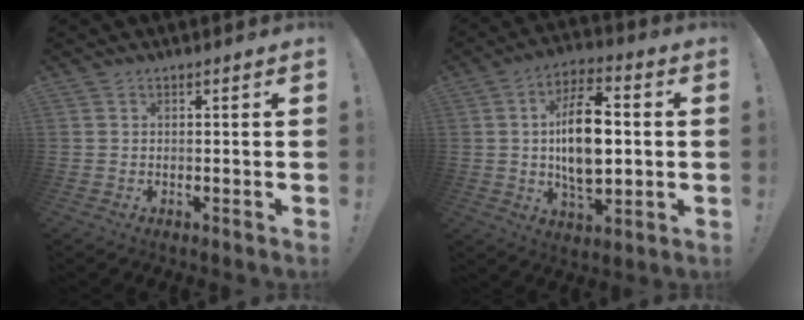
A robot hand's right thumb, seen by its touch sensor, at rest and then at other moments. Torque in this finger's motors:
{"motor_torque": [1.14, 2.67, 0.02, 0.37, 0.21]}